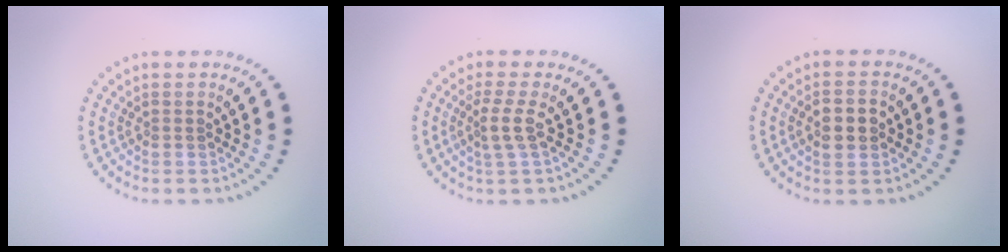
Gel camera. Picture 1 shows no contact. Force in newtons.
{"total": 2.1, "press": 1.5, "slide": 1.5}
{"total": 2.3, "press": 2.3, "slide": 0.2}